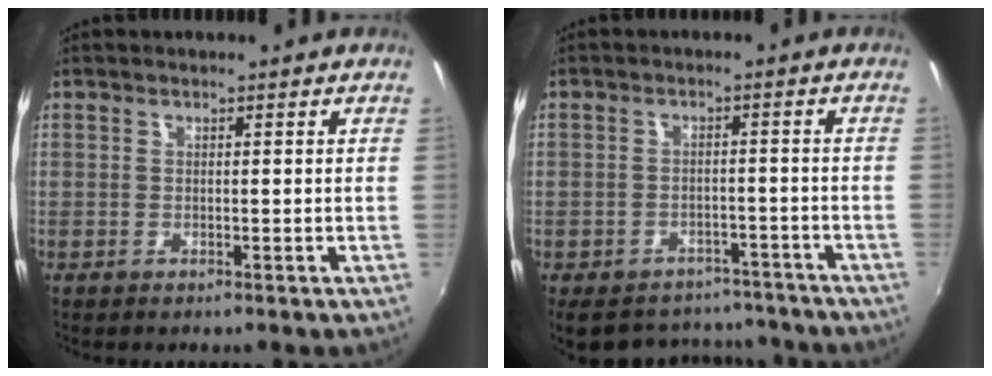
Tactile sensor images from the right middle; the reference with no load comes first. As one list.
[{"total": 14.8, "force": [-11.4, 8.1, 4.7], "torque": [-0.106, 0.026, -0.140]}]